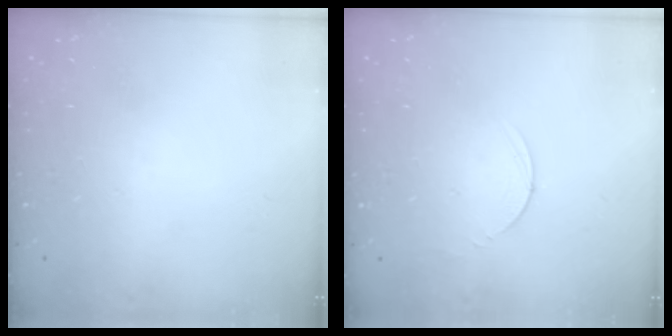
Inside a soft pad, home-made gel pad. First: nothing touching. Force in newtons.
{"total": 3.0, "press": 3.0, "slide": 0.3}